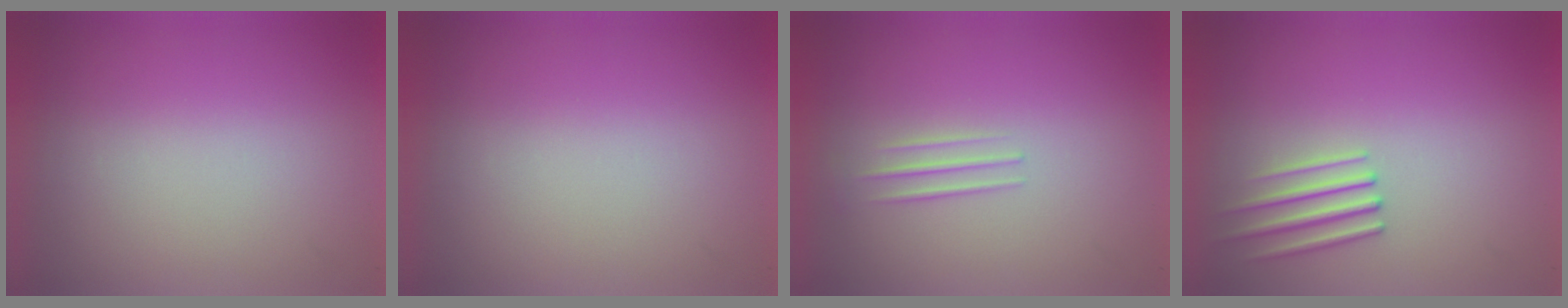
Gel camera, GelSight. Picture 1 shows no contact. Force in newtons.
{"total": 0.0}
{"total": 1.4}
{"total": 2.4}